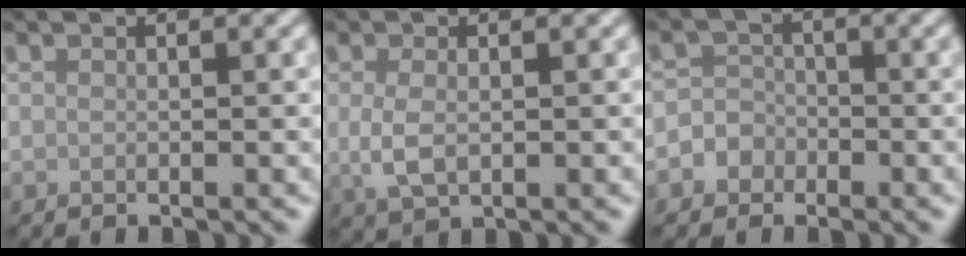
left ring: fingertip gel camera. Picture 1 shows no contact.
{"total": 2.6, "force": [0.0, 1.5, 2.2], "torque": [-0.050, -0.004, 0.002]}
{"total": 3.0, "force": [-1.4, 2.6, 0.4], "torque": [0.024, 0.006, -0.038]}